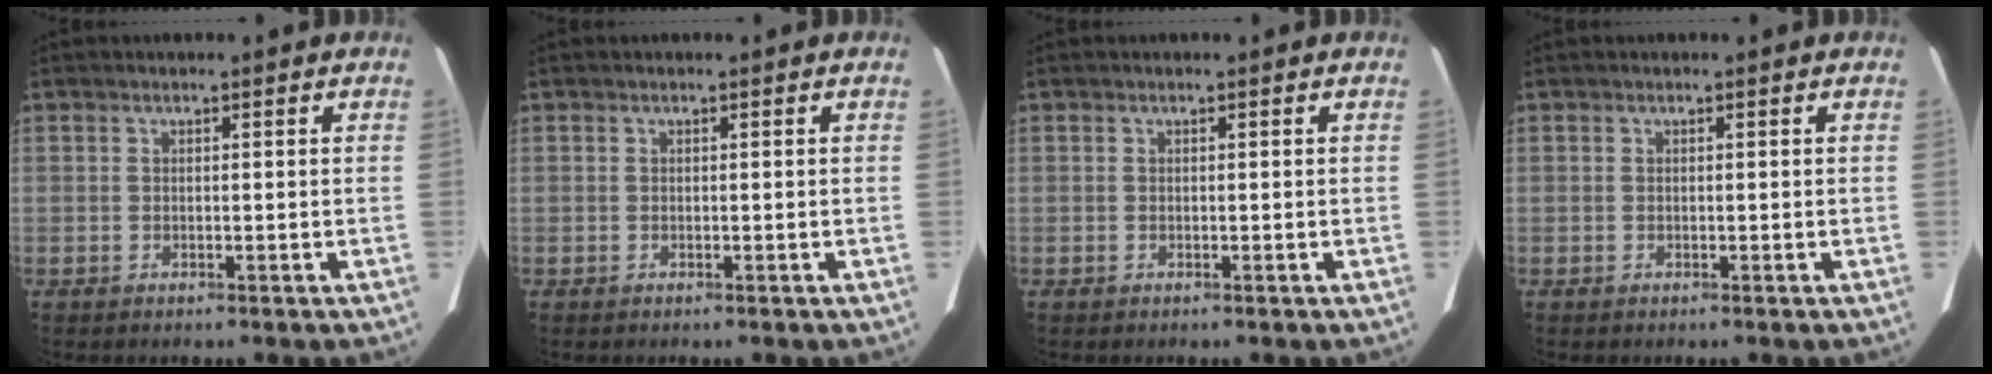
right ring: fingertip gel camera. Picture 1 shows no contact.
{"total": 0.0}
{"total": 0.0}
{"total": 0.0}